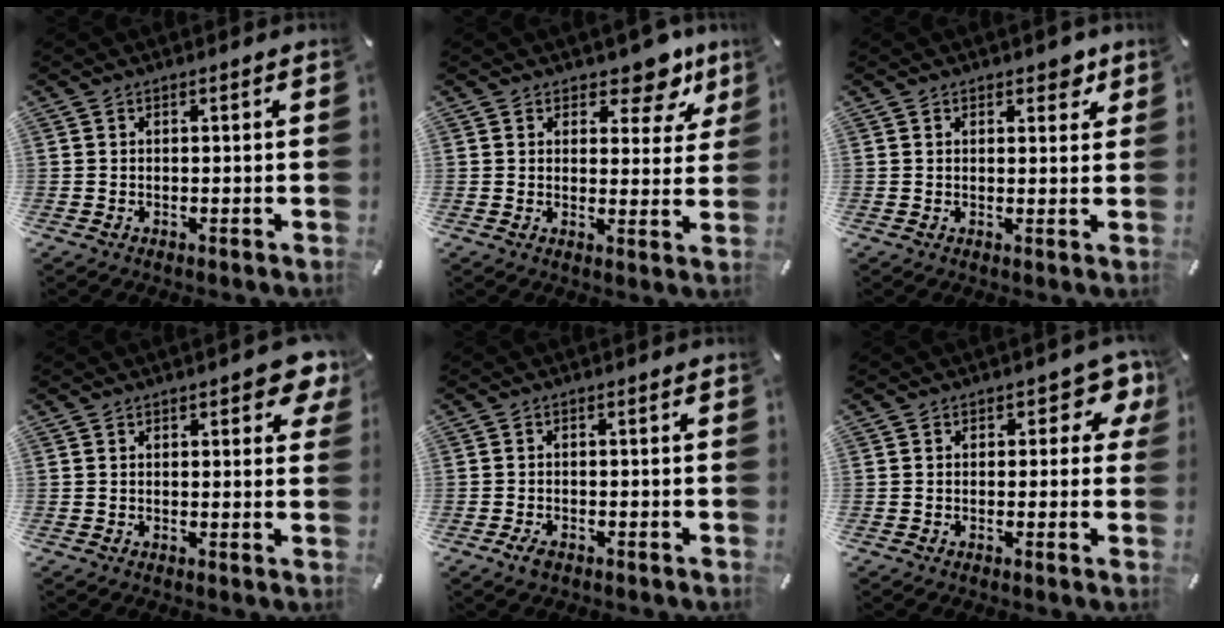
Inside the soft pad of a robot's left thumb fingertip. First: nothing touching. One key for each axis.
{"total": 8.6, "fx": 6.0, "fy": 4.3, "fz": 4.5, "tx": -0.037, "ty": -0.046, "tz": 0.096}
{"total": 4.7, "fx": 3.2, "fy": 2.8, "fz": 2.0, "tx": -0.002, "ty": -0.016, "tz": 0.047}
{"total": 4.8, "fx": 2.6, "fy": 2.3, "fz": 3.3, "tx": -0.040, "ty": -0.007, "tz": 0.041}
{"total": 2.2, "fx": -1.5, "fy": 1.1, "fz": 1.2, "tx": -0.027, "ty": 0.002, "tz": -0.029}
{"total": 5.4, "fx": 1.9, "fy": 3.4, "fz": 3.8, "tx": -0.032, "ty": -0.004, "tz": 0.024}